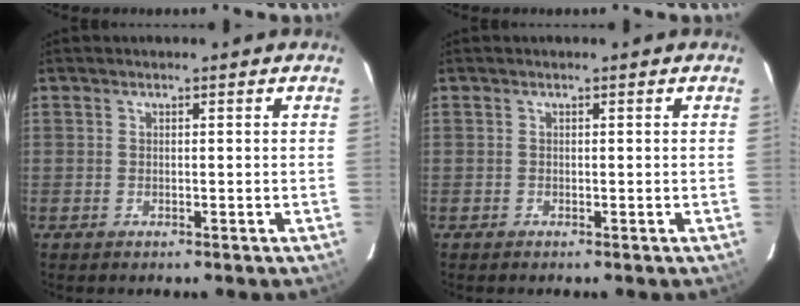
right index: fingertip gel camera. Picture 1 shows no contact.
{"total": 0.0}